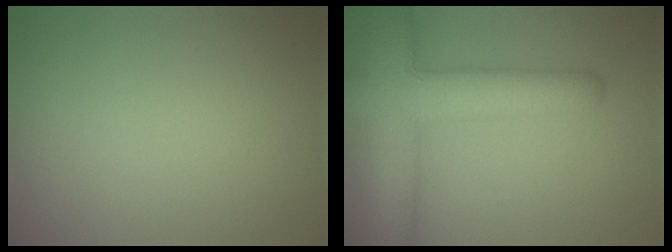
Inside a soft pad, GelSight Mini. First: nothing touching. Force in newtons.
{"total": 7.7, "press": 7.7, "slide": 0.5}